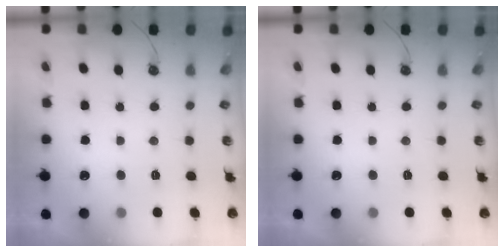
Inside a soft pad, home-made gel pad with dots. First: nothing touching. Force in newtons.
{"total": 0.0}